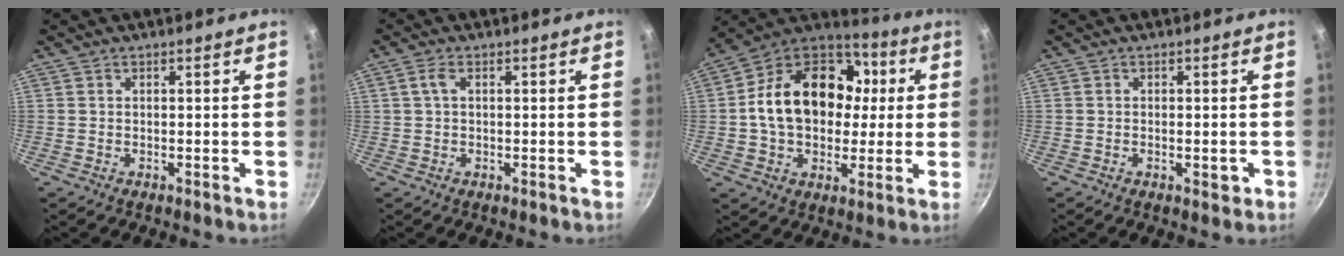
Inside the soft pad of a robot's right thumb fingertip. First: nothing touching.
{"total": 1.9, "force": [0.1, 0.9, 1.6], "torque": [-0.039, 0.008, 0.002]}
{"total": 22.4, "force": [1.9, 16.5, 15.0], "torque": [-0.230, 0.034, 0.022]}
{"total": 2.2, "force": [-0.7, 1.0, 1.8], "torque": [-0.021, 0.000, -0.011]}